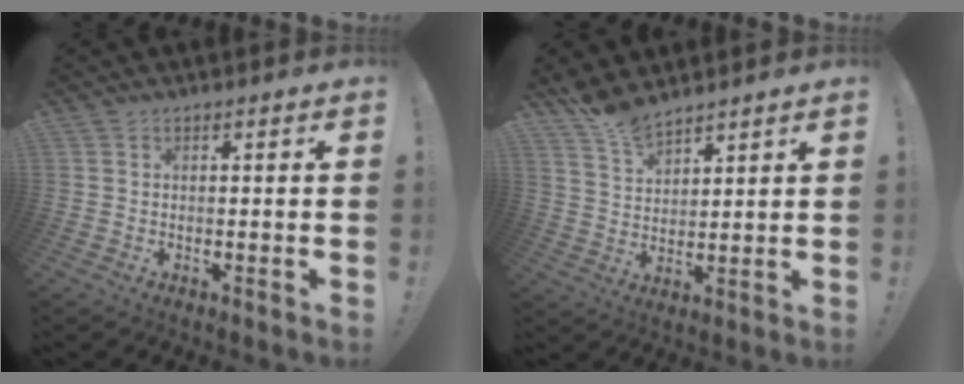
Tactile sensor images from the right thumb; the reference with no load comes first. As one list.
[{"total": 7.5, "force": [6.9, 2.1, 2.1], "torque": [-0.044, -0.048, 0.131]}]